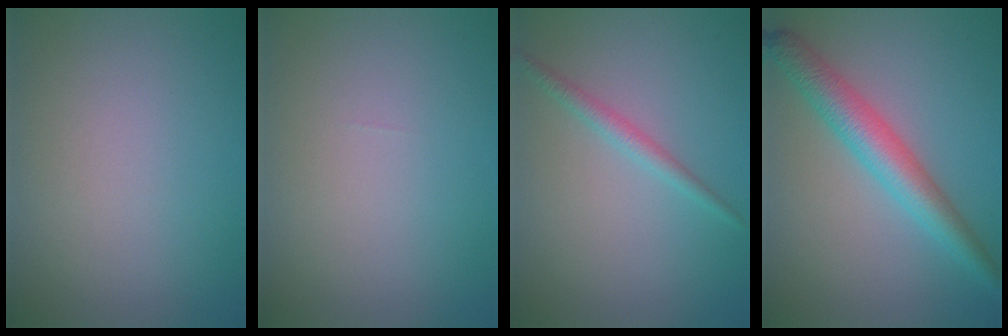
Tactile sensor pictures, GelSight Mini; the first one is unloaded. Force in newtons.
{"total": 0.0}
{"total": 1.6, "press": 1.6, "slide": 0.1}
{"total": 4.7, "press": 4.7, "slide": 0.1}